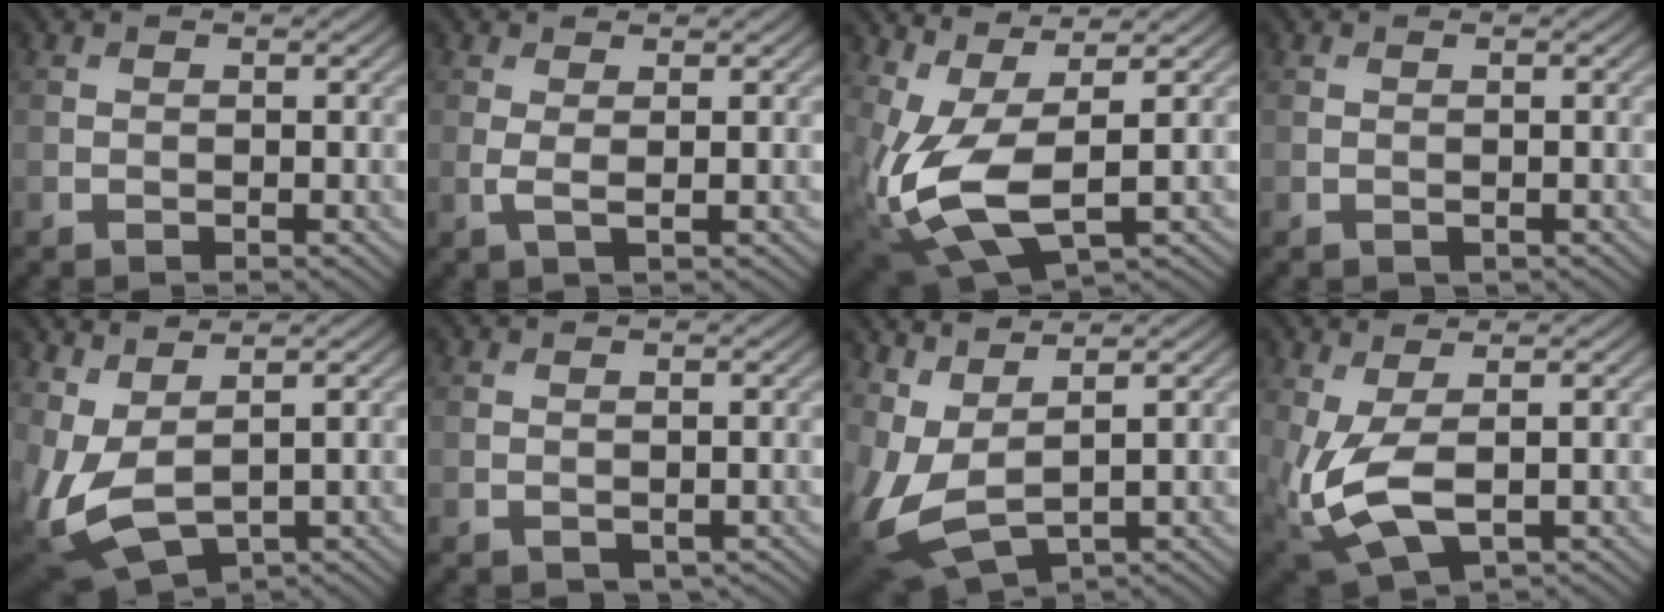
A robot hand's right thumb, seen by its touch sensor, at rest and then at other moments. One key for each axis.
{"total": 1.6, "fx": 0.4, "fy": 0.3, "fz": 1.5, "tx": -0.035, "ty": 0.002, "tz": 0.007}
{"total": 9.4, "fx": 0.3, "fy": 4.1, "fz": 8.5, "tx": -0.205, "ty": -0.005, "tz": 0.007}
{"total": 0.0}
{"total": 8.4, "fx": 1.4, "fy": 4.1, "fz": 7.2, "tx": -0.202, "ty": -0.018, "tz": 0.045}
{"total": 0.8, "fx": -0.3, "fy": 0.5, "fz": 0.5, "tx": -0.010, "ty": -0.008, "tz": 0.000}
{"total": 8.0, "fx": 2.4, "fy": 3.5, "fz": 6.8, "tx": -0.191, "ty": -0.013, "tz": 0.059}
{"total": 6.6, "fx": -0.4, "fy": 3.1, "fz": 5.8, "tx": -0.144, "ty": -0.008, "tz": -0.004}